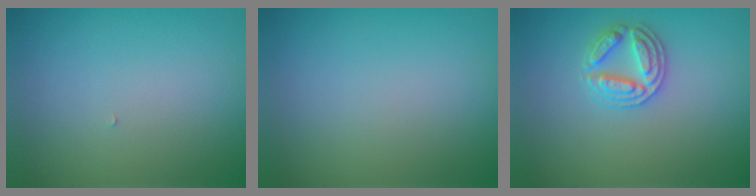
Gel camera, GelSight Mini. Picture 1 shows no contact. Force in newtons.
{"total": 0.0}
{"total": 2.8, "press": 2.7, "slide": 0.4}